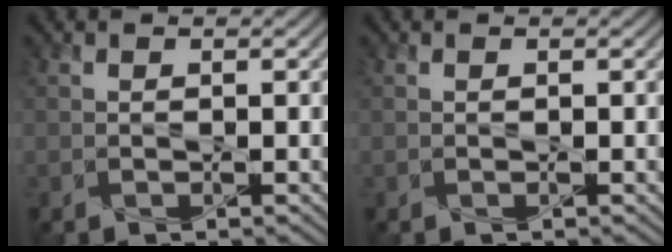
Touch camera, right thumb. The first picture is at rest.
{"total": 0.0}